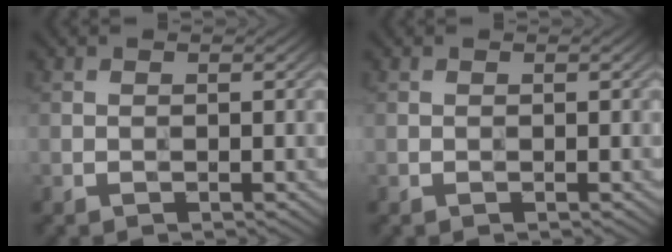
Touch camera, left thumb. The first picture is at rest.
{"total": 0.0}